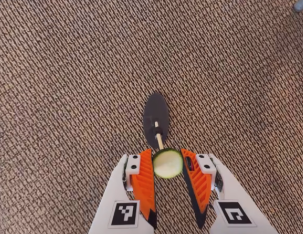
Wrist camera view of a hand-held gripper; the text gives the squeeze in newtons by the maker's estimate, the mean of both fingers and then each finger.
{"total": 6.8, "left": 6.2, "right": 7.3}